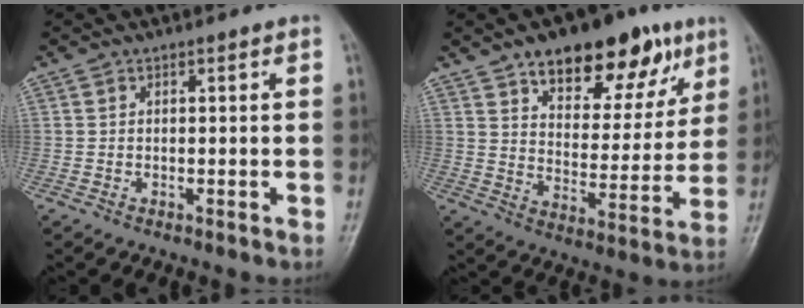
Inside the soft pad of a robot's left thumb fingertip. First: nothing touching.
{"total": 18.8, "force": [11.1, 9.4, 11.9], "torque": [-0.107, -0.041, 0.167]}